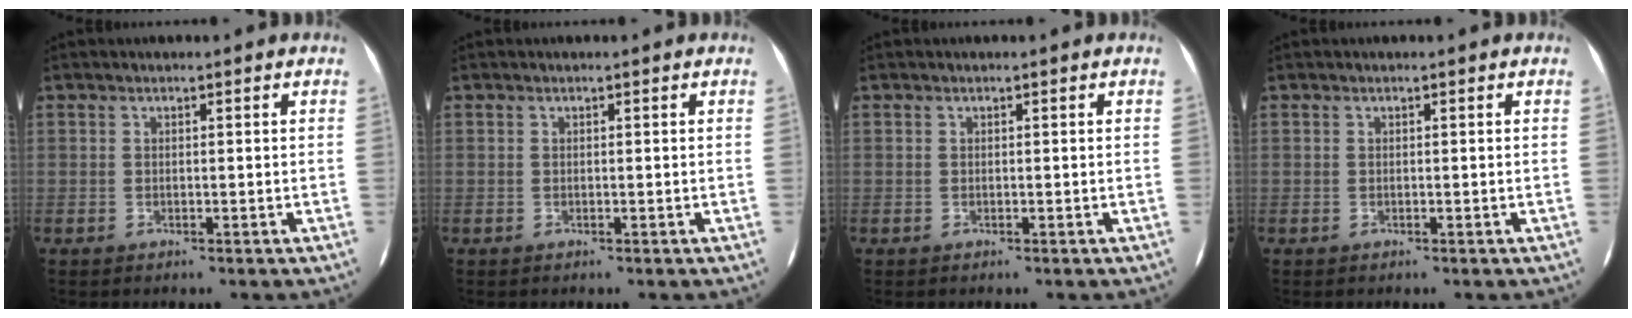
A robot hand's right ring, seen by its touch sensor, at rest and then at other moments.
{"total": 0.0}
{"total": 0.0}
{"total": 0.0}